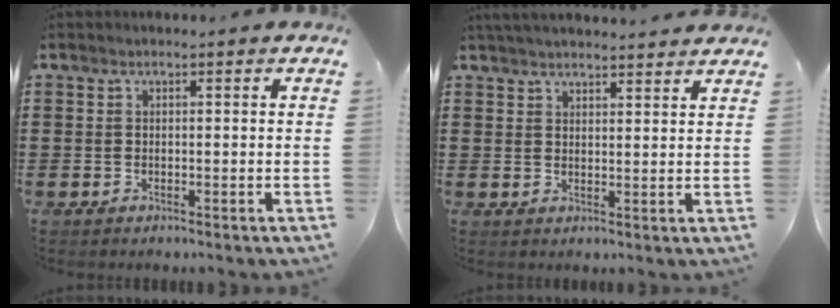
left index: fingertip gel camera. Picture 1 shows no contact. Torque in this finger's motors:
{"motor_torque": [1.79, -0.35, 0.36, 0.11]}